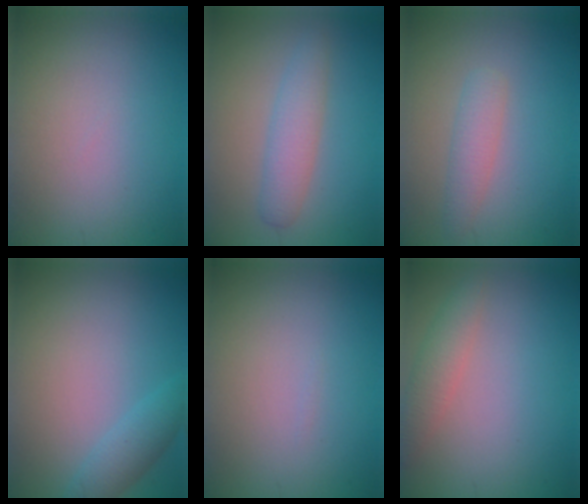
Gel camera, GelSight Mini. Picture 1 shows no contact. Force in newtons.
{"total": 3.0, "press": 3.0, "slide": 0.1}
{"total": 2.2, "press": 2.2, "slide": 0.1}
{"total": 2.4, "press": 2.4, "slide": 0.1}
{"total": 0.0}
{"total": 2.3, "press": 2.3, "slide": 0.1}